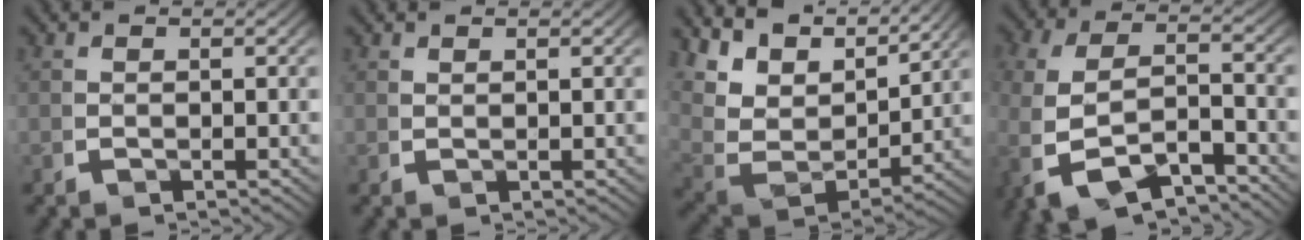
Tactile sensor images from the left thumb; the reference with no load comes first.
{"total": 0.7, "force": [0.7, -0.2, -0.1], "torque": [0.005, 0.002, 0.018]}
{"total": 10.0, "force": [4.1, 5.9, 7.0], "torque": [-0.159, -0.007, 0.068]}
{"total": 7.3, "force": [-2.5, 4.2, 5.4], "torque": [-0.122, -0.023, -0.028]}